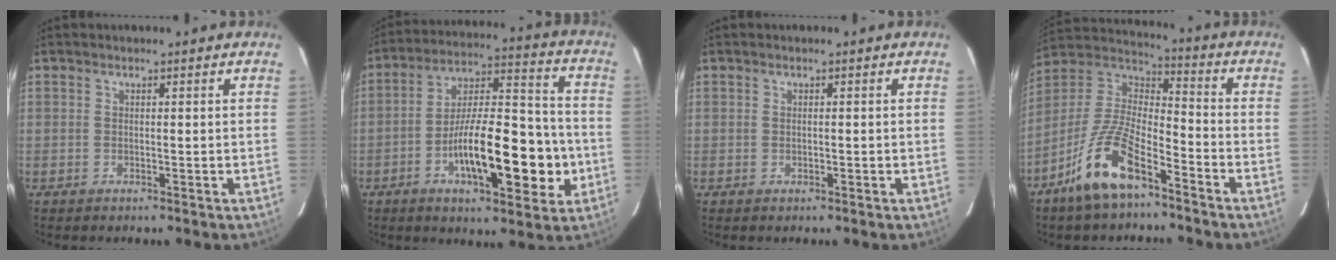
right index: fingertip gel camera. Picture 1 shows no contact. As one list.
[{"total": 17.4, "force": [-4.9, 5.0, 15.9], "torque": [-0.265, 0.017, -0.075]}, {"total": 0.0}, {"total": 12.9, "force": [-8.3, 3.9, 9.1], "torque": [-0.200, 0.007, -0.158]}]